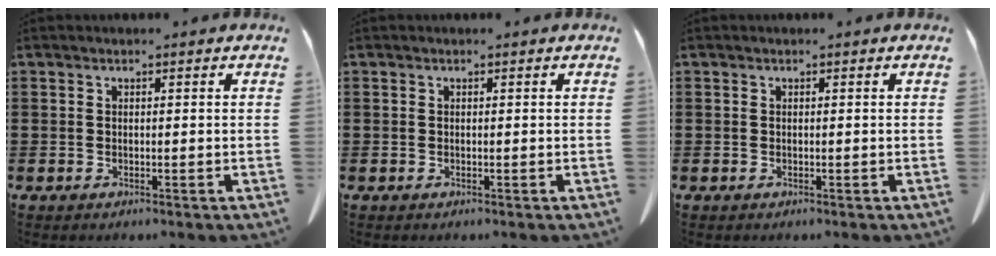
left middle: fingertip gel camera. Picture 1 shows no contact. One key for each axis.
{"total": 0.0}
{"total": 0.0}